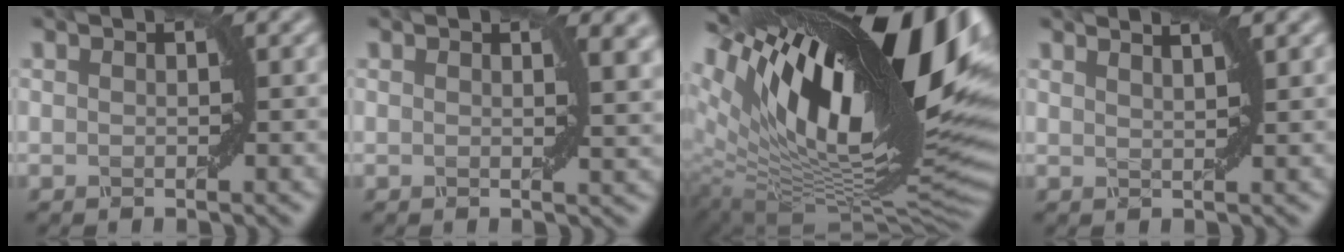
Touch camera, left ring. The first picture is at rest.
{"total": 3.2, "force": [1.5, 1.1, 2.6], "torque": [-0.019, 0.004, 0.020]}
{"total": 19.4, "force": [7.3, 7.7, 16.2], "torque": [-0.275, 0.023, 0.127]}
{"total": 3.0, "force": [2.2, 1.0, 1.7], "torque": [0.000, 0.011, 0.006]}